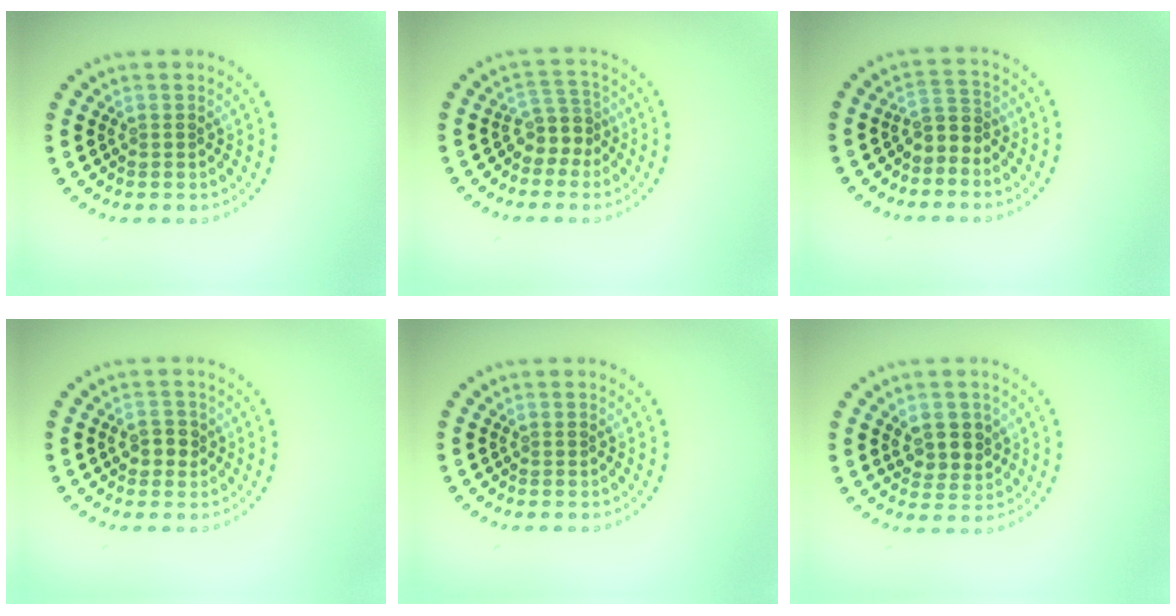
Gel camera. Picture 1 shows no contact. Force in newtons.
{"total": 2.7, "press": 2.0, "slide": 1.8}
{"total": 1.9, "press": 1.5, "slide": 1.3}
{"total": 2.0, "press": 1.9, "slide": 0.6}
{"total": 0.0}
{"total": 2.8, "press": 2.7, "slide": 0.9}